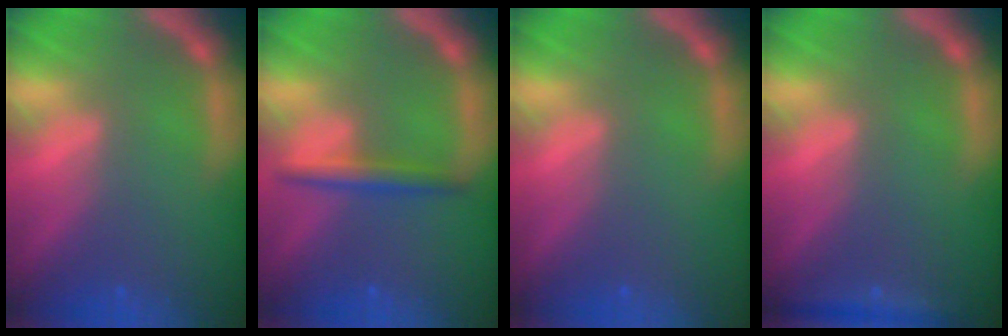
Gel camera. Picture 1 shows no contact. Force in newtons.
{"total": 2.5}
{"total": 0.0}
{"total": 1.9}